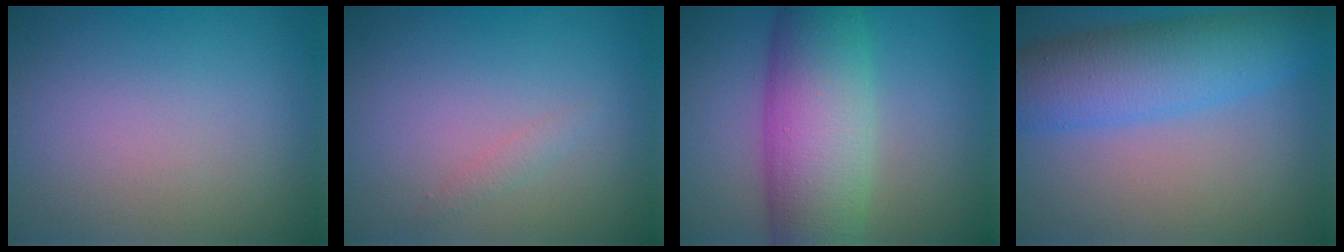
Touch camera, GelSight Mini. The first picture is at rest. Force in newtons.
{"total": 0.8, "press": 0.8, "slide": 0.1}
{"total": 9.7, "press": 9.7, "slide": 0.1}
{"total": 7.4, "press": 7.4, "slide": 0.2}